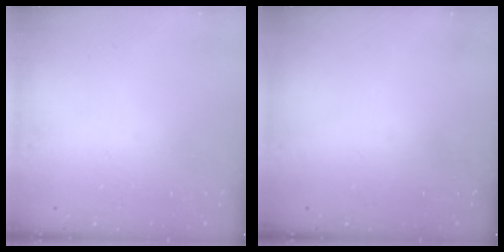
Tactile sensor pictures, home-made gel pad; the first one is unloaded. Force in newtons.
{"total": 0.0}